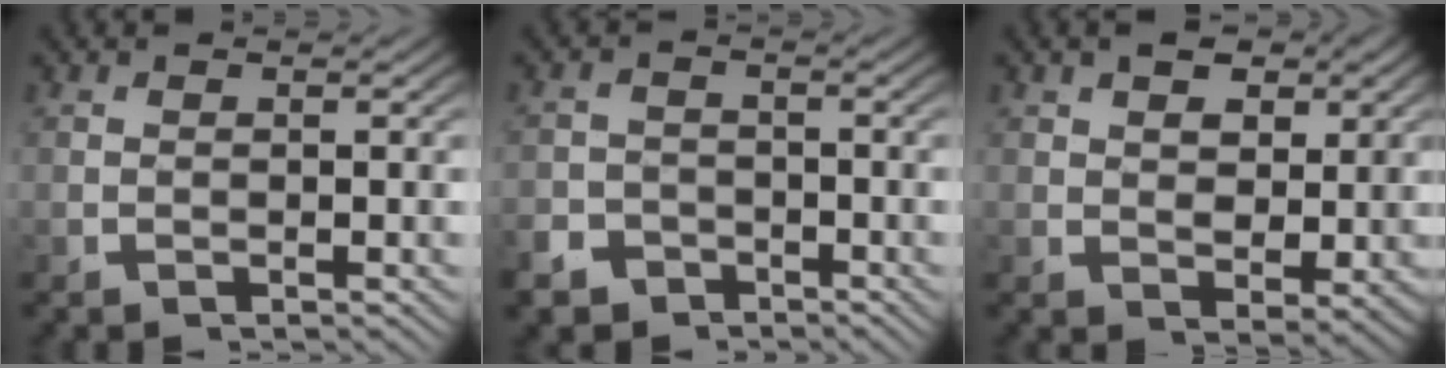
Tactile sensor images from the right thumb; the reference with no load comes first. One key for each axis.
{"total": 4.7, "fx": -3.8, "fy": 2.7, "fz": 0.4, "tx": 0.008, "ty": -0.017, "tz": -0.067}
{"total": 5.2, "fx": 2.2, "fy": 3.5, "fz": 3.1, "tx": -0.047, "ty": -0.022, "tz": 0.046}